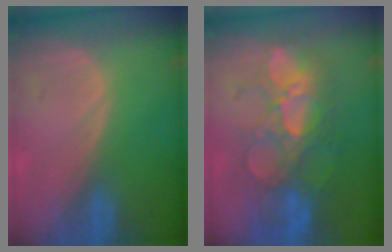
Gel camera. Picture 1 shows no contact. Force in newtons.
{"total": 10.3, "press": 9.3, "slide": 4.4}